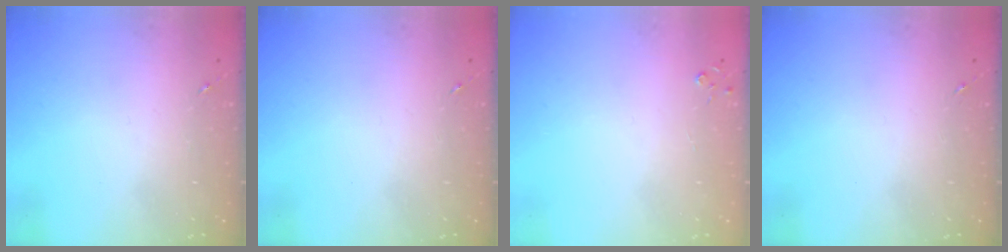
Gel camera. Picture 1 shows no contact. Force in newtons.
{"total": 0.0}
{"total": 2.7, "press": 2.7, "slide": 0.3}
{"total": 0.0}